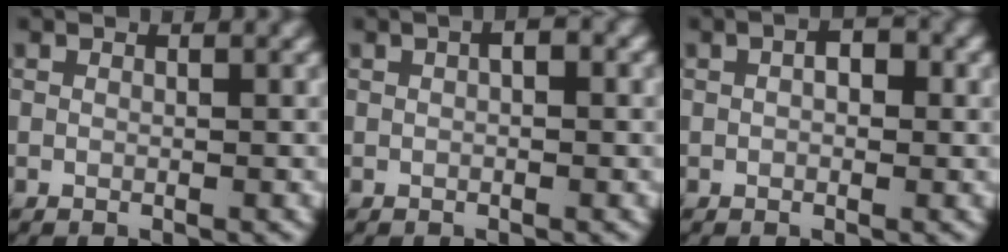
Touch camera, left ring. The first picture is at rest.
{"total": 1.6, "force": [0.4, 0.6, 1.4], "torque": [-0.023, 0.004, 0.003]}
{"total": 2.9, "force": [0.8, 1.7, 2.2], "torque": [-0.022, 0.005, -0.003]}